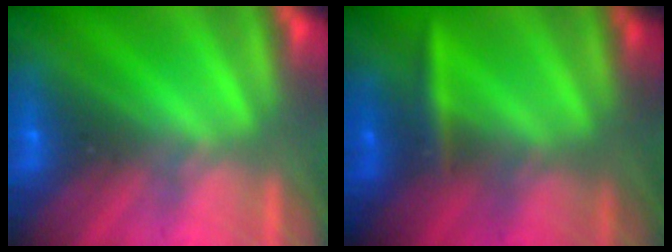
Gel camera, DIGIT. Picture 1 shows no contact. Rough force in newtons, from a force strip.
{"total": 2.3}